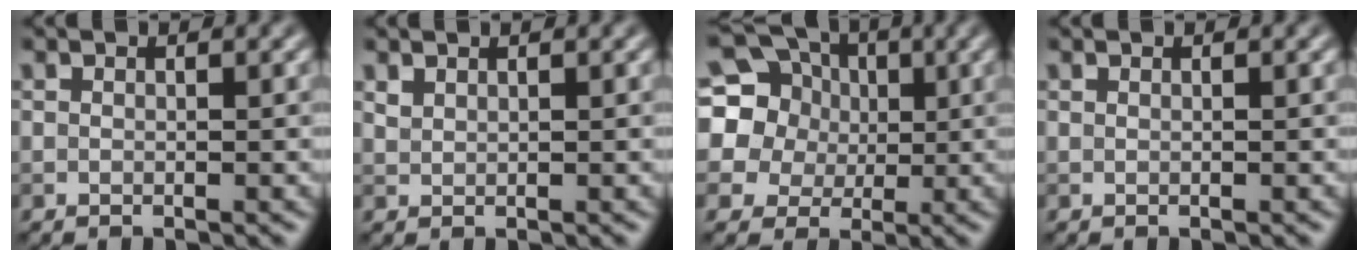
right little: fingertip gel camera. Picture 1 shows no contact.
{"total": 0.7, "force": [0.6, 0.3, 0.2], "torque": [-0.007, 0.000, 0.017]}
{"total": 14.5, "force": [4.4, 12.7, 5.5], "torque": [-0.165, 0.053, 0.061]}
{"total": 0.0}